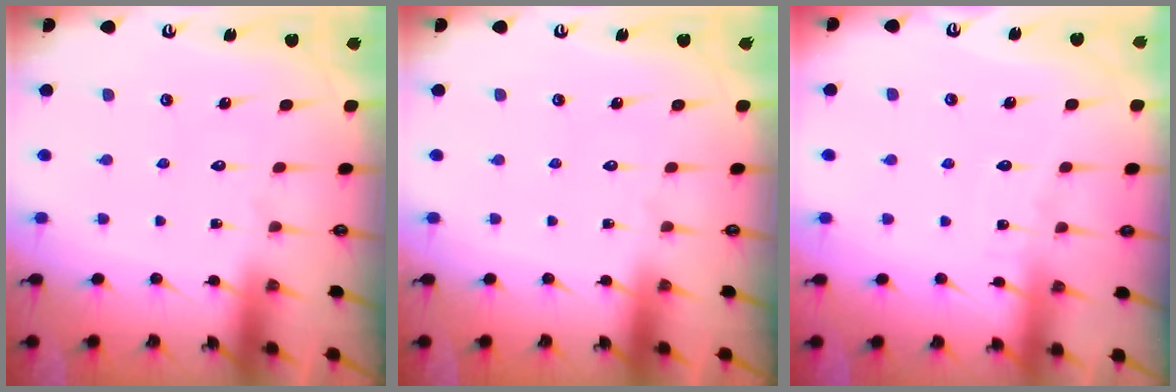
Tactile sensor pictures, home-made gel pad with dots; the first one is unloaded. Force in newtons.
{"total": 0.0}
{"total": 2.9, "press": 2.9, "slide": 0.4}